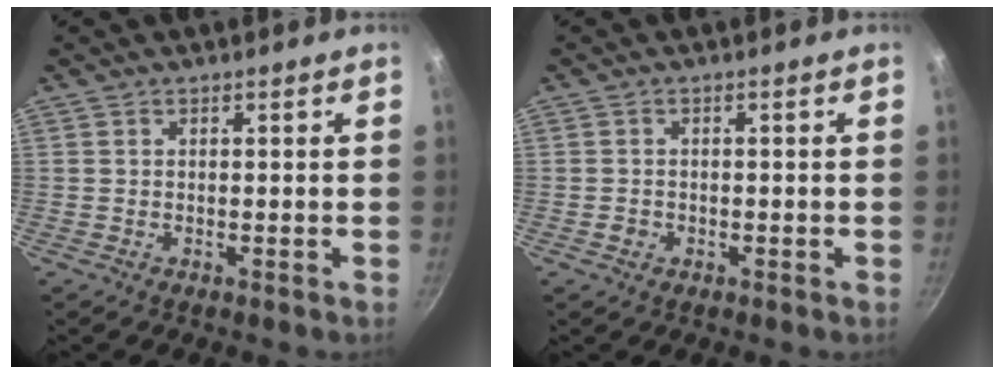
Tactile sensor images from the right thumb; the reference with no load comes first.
{"total": 1.5, "force": [-0.6, 1.2, 0.6], "torque": [-0.008, 0.006, -0.007]}